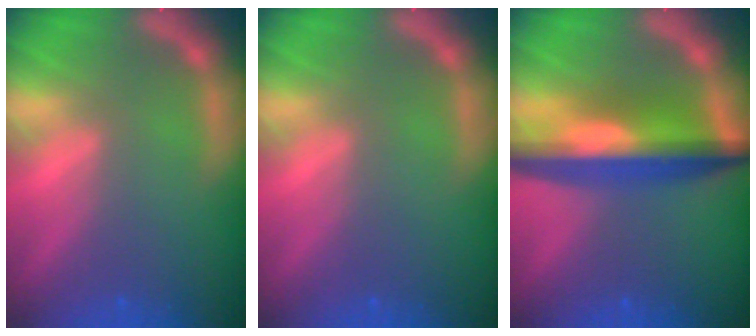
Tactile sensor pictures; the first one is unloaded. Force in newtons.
{"total": 0.0}
{"total": 9.0}